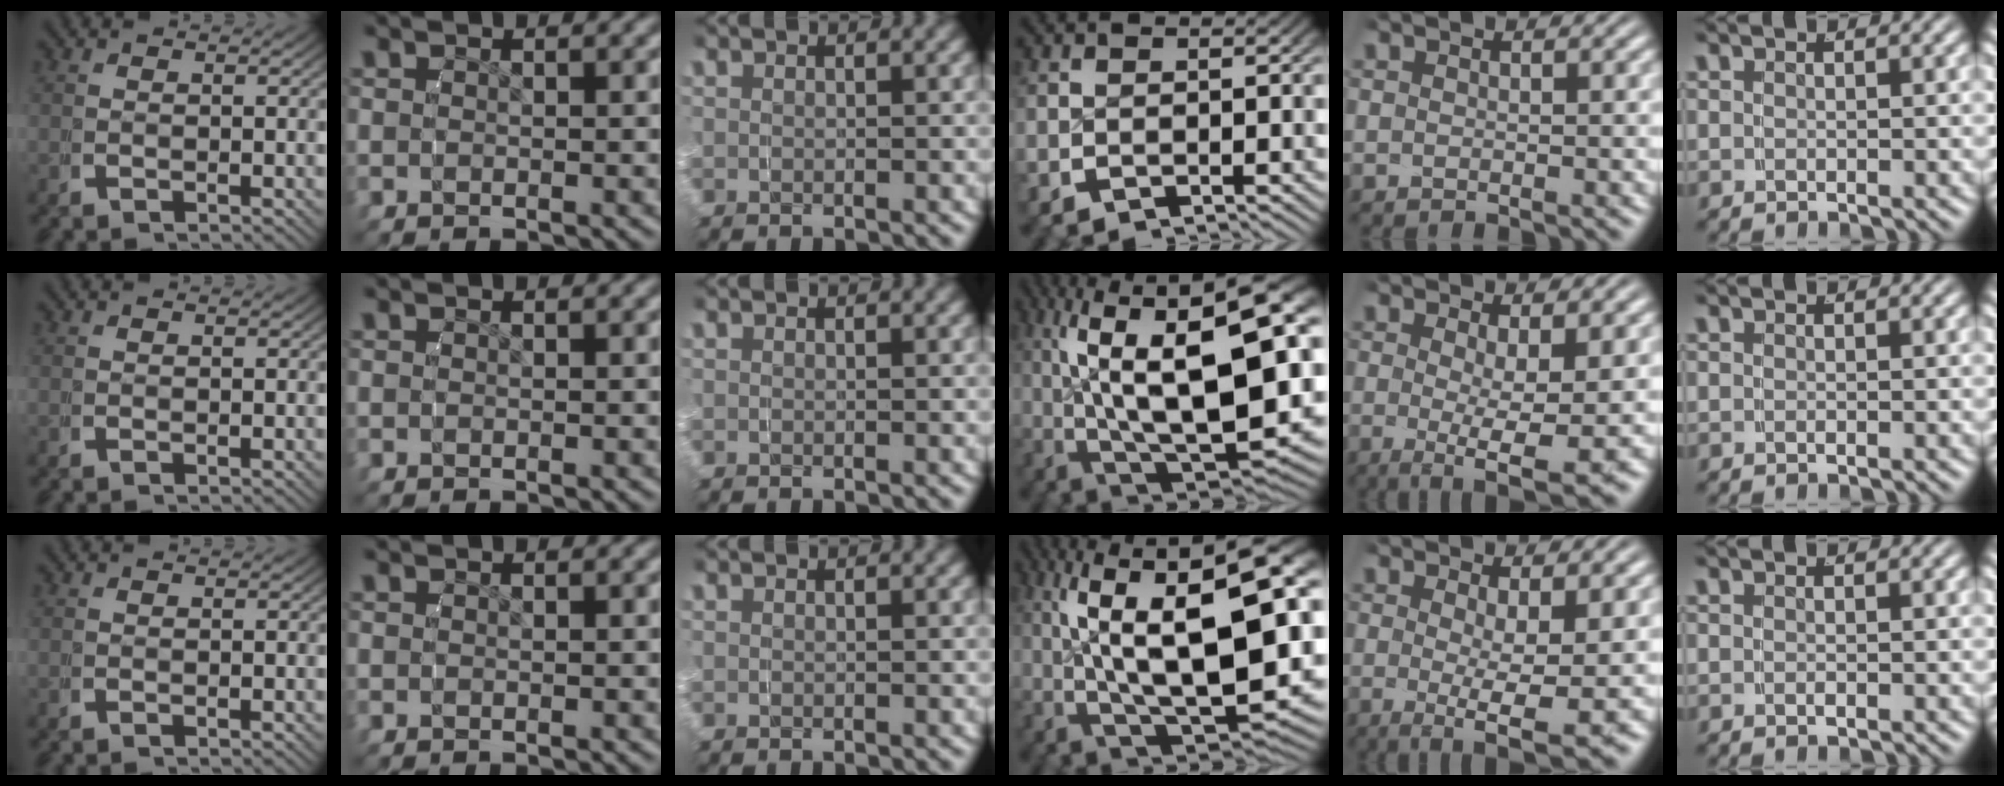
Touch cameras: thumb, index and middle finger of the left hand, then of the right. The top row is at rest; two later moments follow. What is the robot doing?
{"motion": "grasp_and_lifting", "object": "water bottle"}